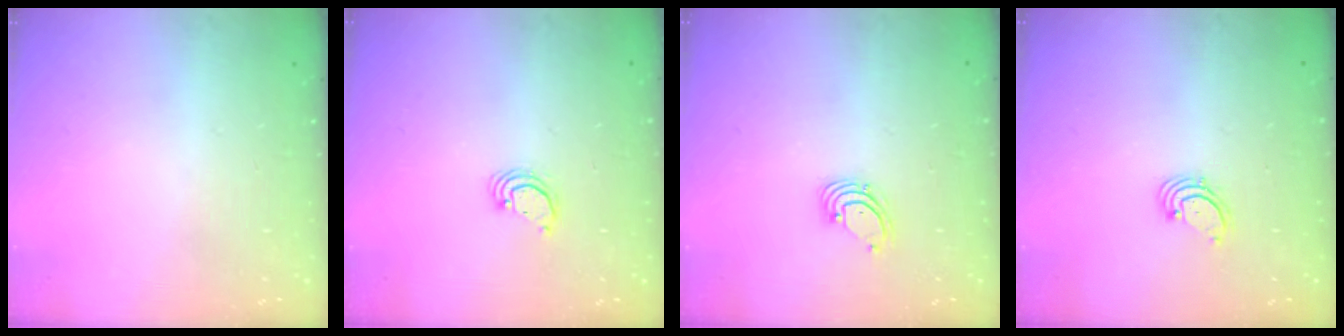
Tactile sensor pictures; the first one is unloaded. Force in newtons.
{"total": 2.7, "press": 2.7, "slide": 0.2}
{"total": 1.6, "press": 1.6, "slide": 0.1}
{"total": 1.7, "press": 1.7, "slide": 0.2}